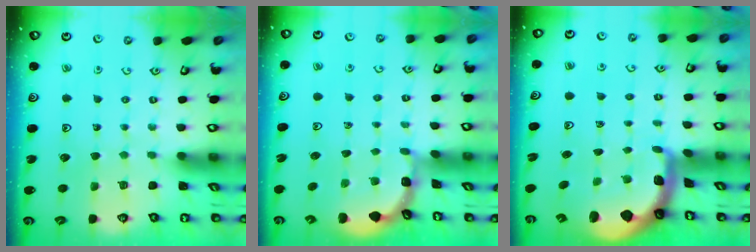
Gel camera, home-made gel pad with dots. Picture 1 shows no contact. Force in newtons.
{"total": 1.7, "press": 1.7, "slide": 0.1}
{"total": 1.9, "press": 1.8, "slide": 0.4}